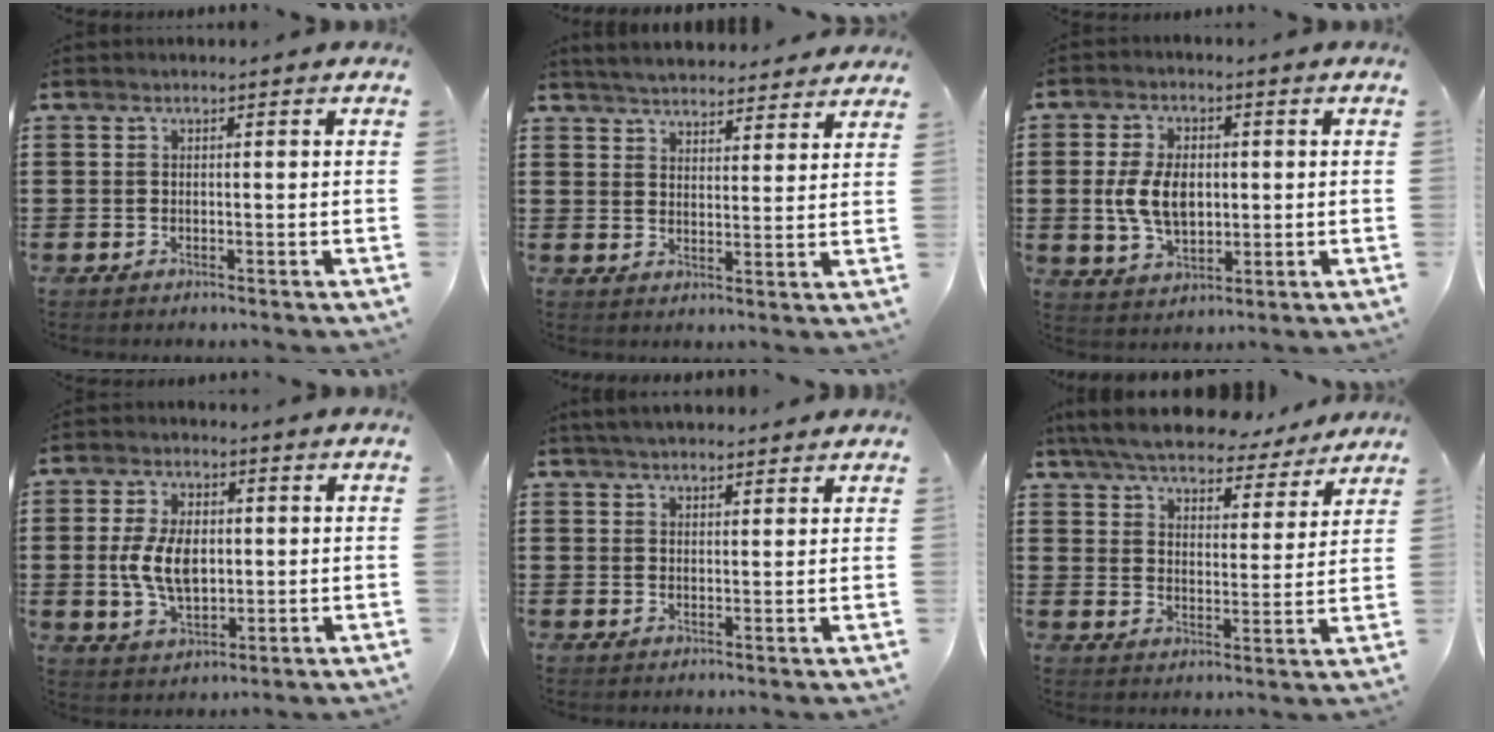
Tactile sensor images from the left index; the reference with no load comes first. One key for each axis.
{"total": 4.5, "fx": 4.4, "fy": 0.3, "fz": 0.5, "tx": -0.026, "ty": -0.019, "tz": 0.080}
{"total": 7.7, "fx": 0.5, "fy": 4.6, "fz": 6.1, "tx": -0.132, "ty": 0.005, "tz": 0.002}
{"total": 8.0, "fx": 0.5, "fy": 4.6, "fz": 6.6, "tx": -0.139, "ty": 0.005, "tz": 0.003}
{"total": 3.2, "fx": 3.1, "fy": 0.5, "fz": 0.8, "tx": -0.023, "ty": 0.000, "tz": 0.058}
{"total": 7.3, "fx": 7.0, "fy": 1.0, "fz": 2.0, "tx": -0.069, "ty": -0.035, "tz": 0.125}